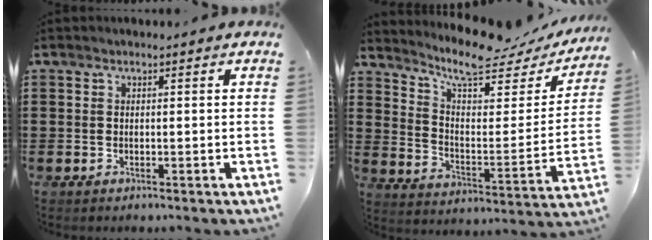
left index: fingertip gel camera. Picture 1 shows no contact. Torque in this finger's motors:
{"motor_torque": [2.14, 0.00, 0.26, 0.03]}